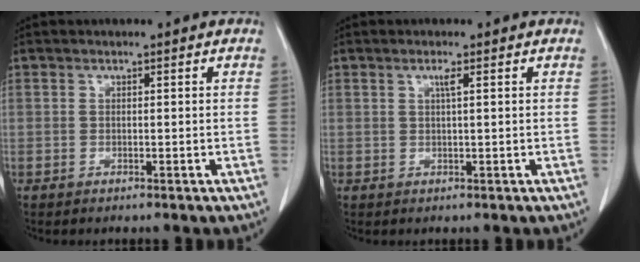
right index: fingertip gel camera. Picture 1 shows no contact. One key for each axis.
{"total": 1.3, "fx": 0.5, "fy": -0.1, "fz": 1.2, "tx": -0.023, "ty": 0.000, "tz": 0.009}